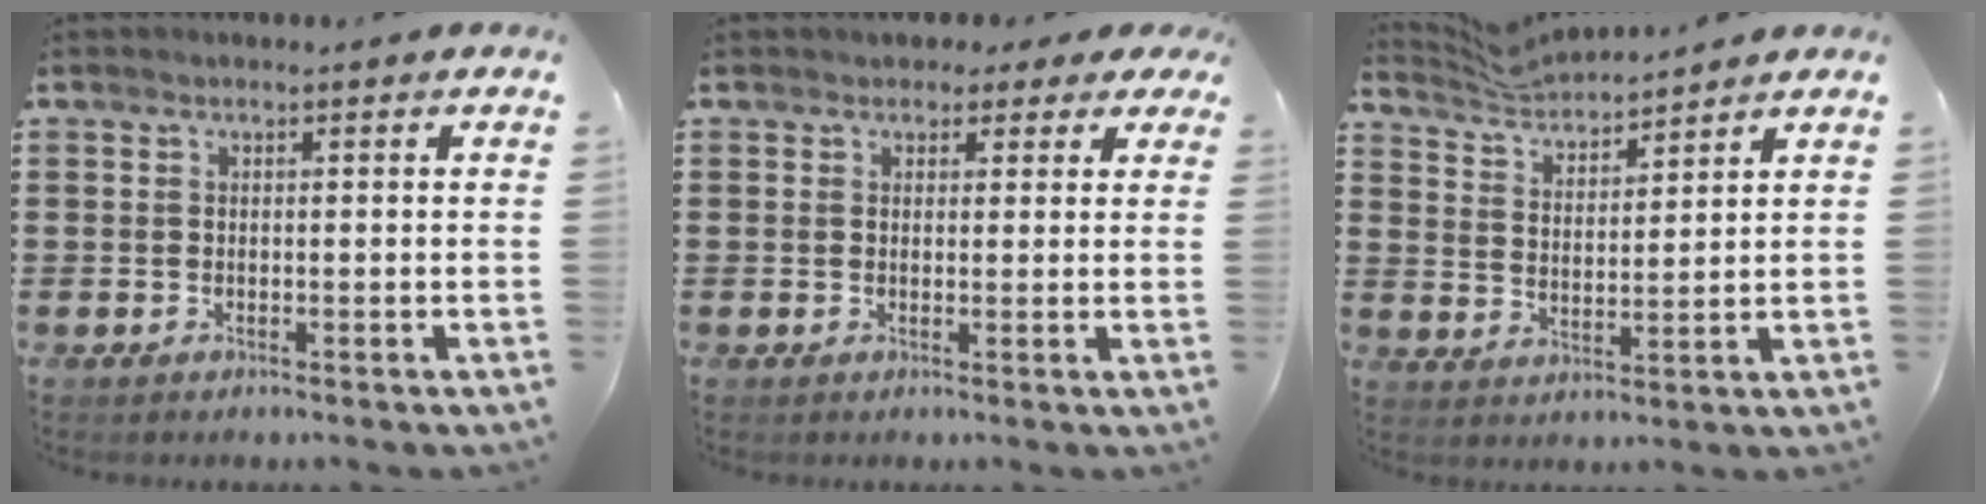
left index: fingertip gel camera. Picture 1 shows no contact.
{"total": 2.3, "force": [1.6, 1.5, 0.4], "torque": [-0.009, 0.006, 0.028]}
{"total": 4.4, "force": [4.4, 0.1, 0.1], "torque": [-0.022, -0.022, 0.079]}